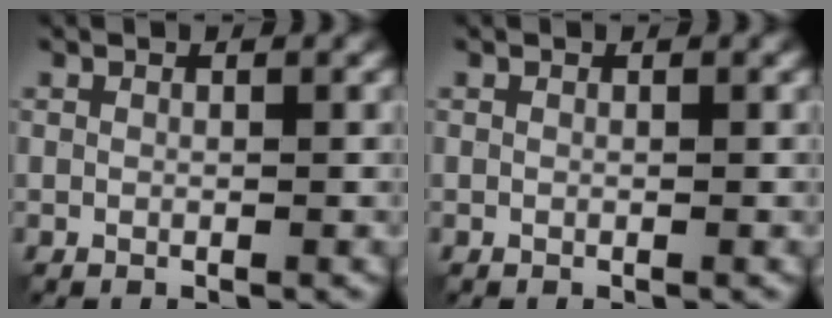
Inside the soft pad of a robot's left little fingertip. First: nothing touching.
{"total": 0.0}